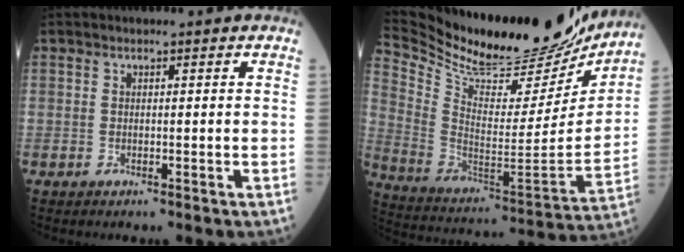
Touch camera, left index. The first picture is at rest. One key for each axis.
{"total": 30.2, "fx": 26.8, "fy": 6.8, "fz": 12.1, "tx": -0.226, "ty": -0.061, "tz": 0.393}